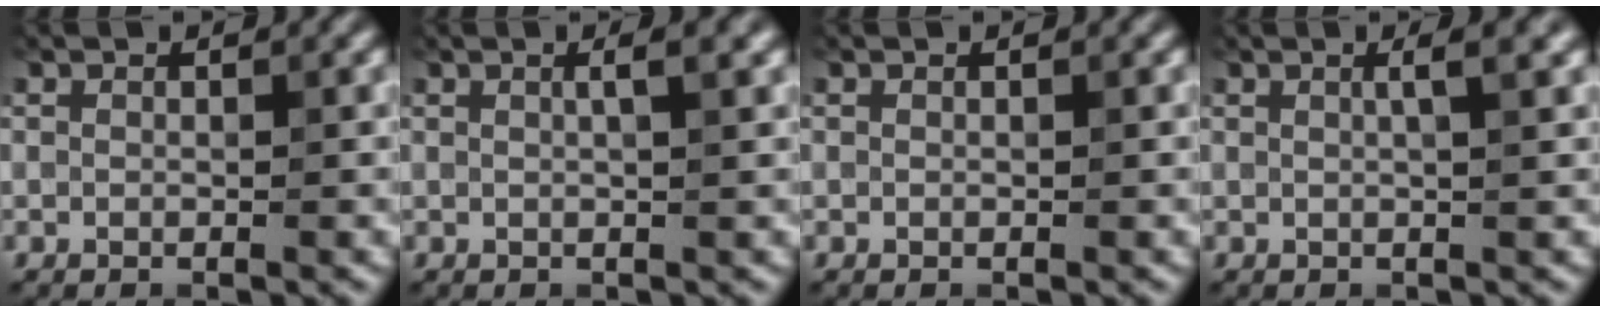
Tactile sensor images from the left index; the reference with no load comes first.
{"total": 2.2, "force": [0.7, 0.8, 2.0], "torque": [-0.022, 0.006, -0.003]}
{"total": 0.0}
{"total": 2.4, "force": [0.7, 0.8, 2.1], "torque": [-0.025, 0.009, -0.003]}